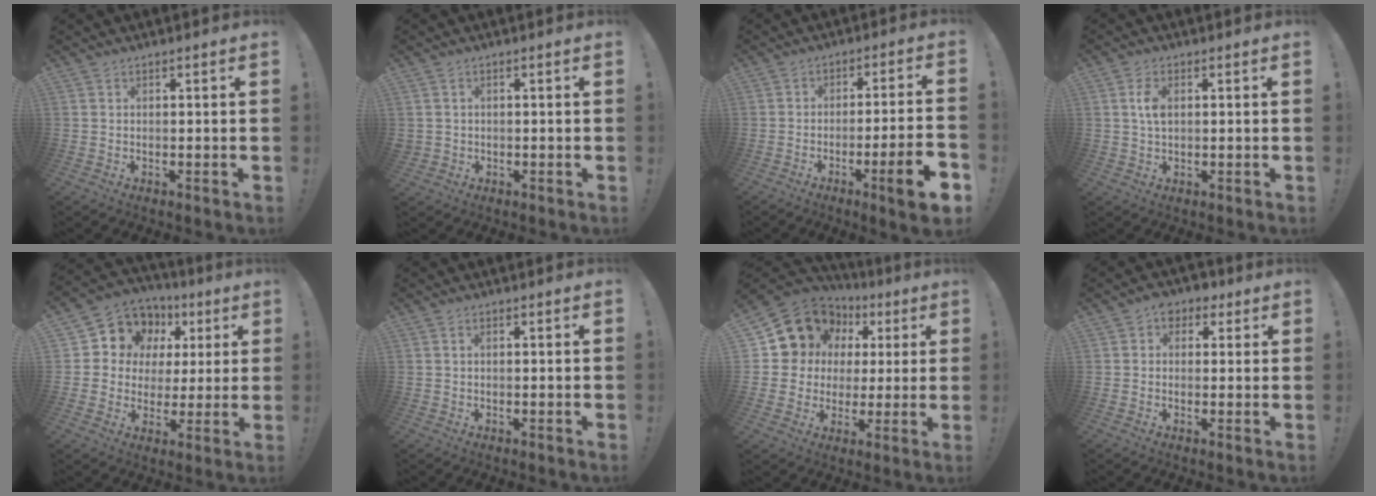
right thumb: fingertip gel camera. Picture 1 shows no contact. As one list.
[{"total": 1.6, "force": [0.3, 1.5, 0.5], "torque": [-0.014, 0.005, 0.007]}, {"total": 11.6, "force": [-5.1, 0.8, 10.4], "torque": [-0.153, 0.013, -0.074]}, {"total": 4.3, "force": [0.9, 2.4, 3.4], "torque": [-0.067, 0.000, 0.012]}, {"total": 10.0, "force": [4.3, 8.7, 2.6], "torque": [-0.048, -0.033, 0.091]}, {"total": 0.9, "force": [0.4, 0.5, 0.7], "torque": [-0.023, 0.006, 0.008]}, {"total": 13.7, "force": [6.7, 11.3, 4.1], "torque": [-0.066, -0.043, 0.144]}, {"total": 4.8, "force": [1.5, 4.1, 2.1], "torque": [-0.018, 0.001, 0.024]}]